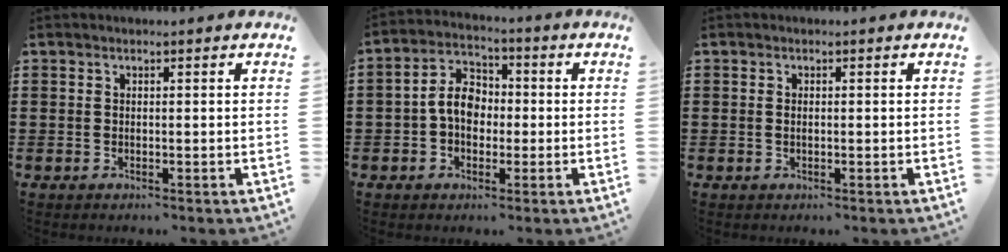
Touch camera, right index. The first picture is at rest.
{"total": 6.5, "force": [-0.4, 4.7, 4.6], "torque": [-0.107, 0.011, -0.013]}
{"total": 0.7, "force": [0.0, 0.4, 0.6], "torque": [-0.014, -0.001, 0.000]}